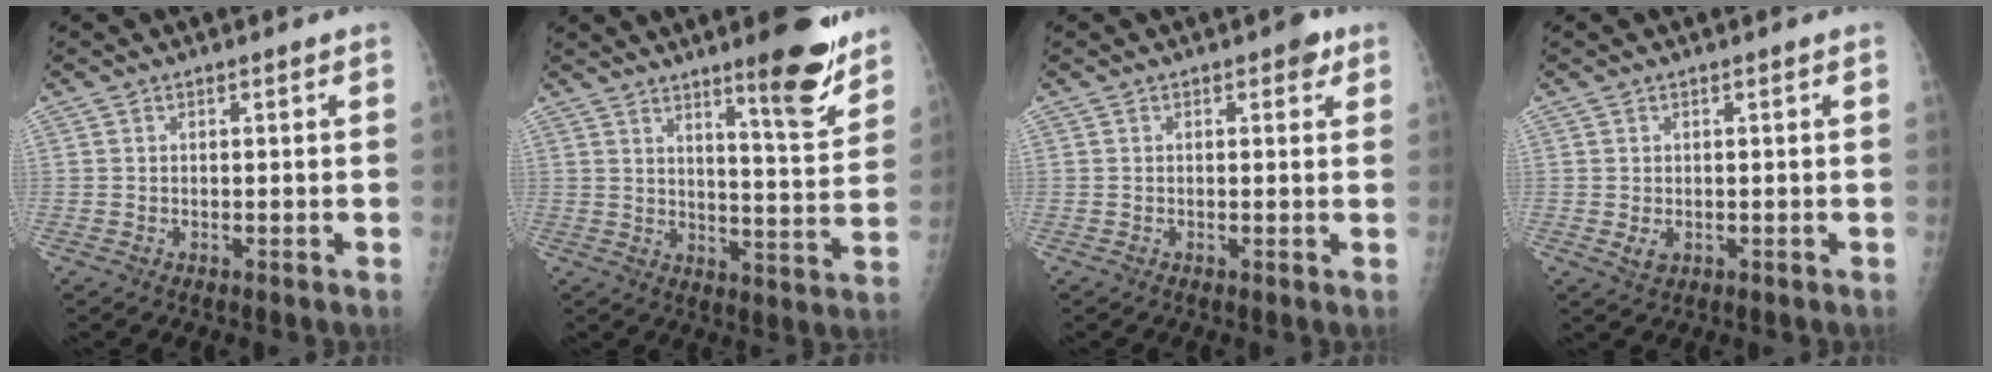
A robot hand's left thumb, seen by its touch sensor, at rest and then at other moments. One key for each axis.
{"total": 12.2, "fx": 8.6, "fy": 1.8, "fz": 8.5, "tx": -0.098, "ty": -0.065, "tz": 0.126}
{"total": 2.2, "fx": 1.1, "fy": 1.2, "fz": 1.4, "tx": -0.004, "ty": -0.001, "tz": 0.010}
{"total": 2.3, "fx": 0.0, "fy": 1.5, "fz": 1.8, "tx": -0.024, "ty": -0.006, "tz": 0.006}